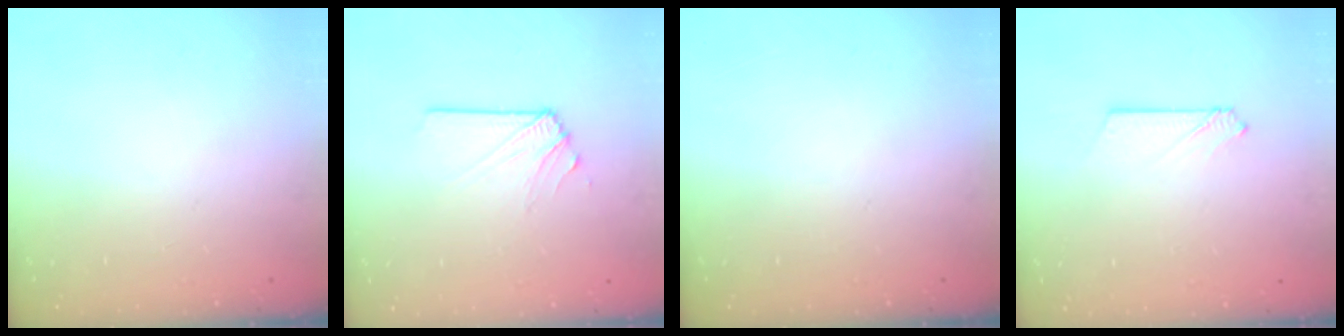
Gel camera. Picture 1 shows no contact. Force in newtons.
{"total": 2.9, "press": 2.8, "slide": 0.5}
{"total": 0.0}
{"total": 2.6, "press": 2.6, "slide": 0.3}